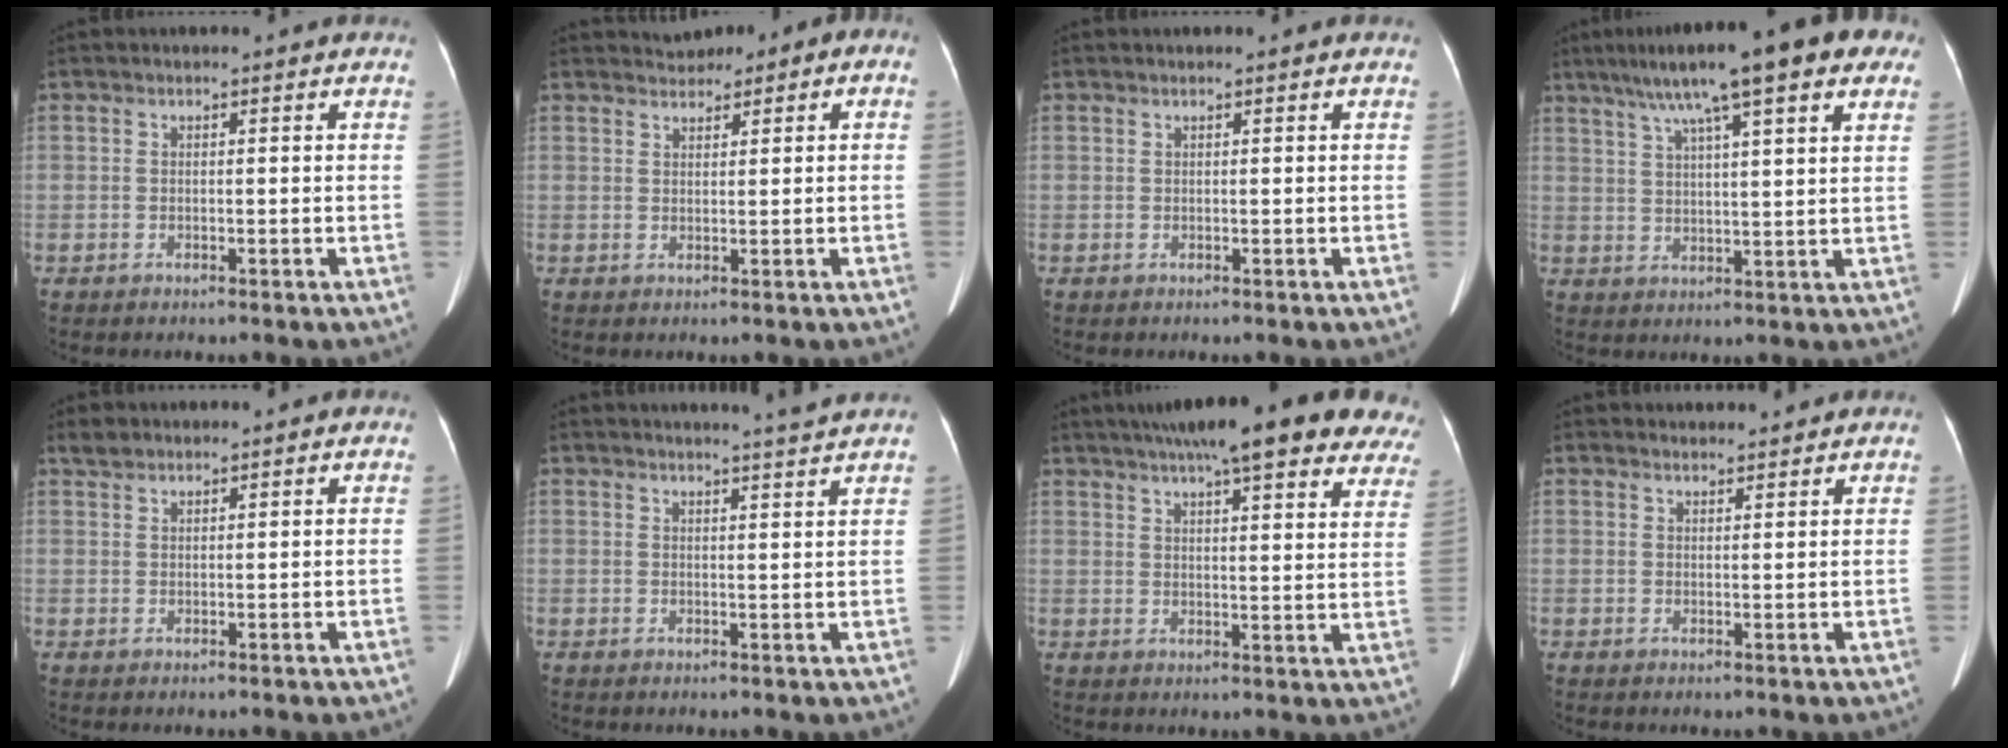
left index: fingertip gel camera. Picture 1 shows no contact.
{"total": 3.3, "force": [1.9, 1.9, 2.0], "torque": [-0.035, 0.033, 0.029]}
{"total": 0.0}
{"total": 17.2, "force": [10.8, 2.4, 13.2], "torque": [-0.208, 0.049, 0.150]}
{"total": 1.7, "force": [1.6, 0.5, 0.4], "torque": [-0.013, 0.015, 0.034]}
{"total": 4.8, "force": [4.3, -1.4, 1.5], "torque": [-0.022, -0.008, 0.048]}
{"total": 22.8, "force": [18.1, 4.3, 13.2], "torque": [-0.188, 0.034, 0.216]}
{"total": 2.9, "force": [2.8, 0.5, 0.3], "torque": [-0.008, 0.012, 0.040]}